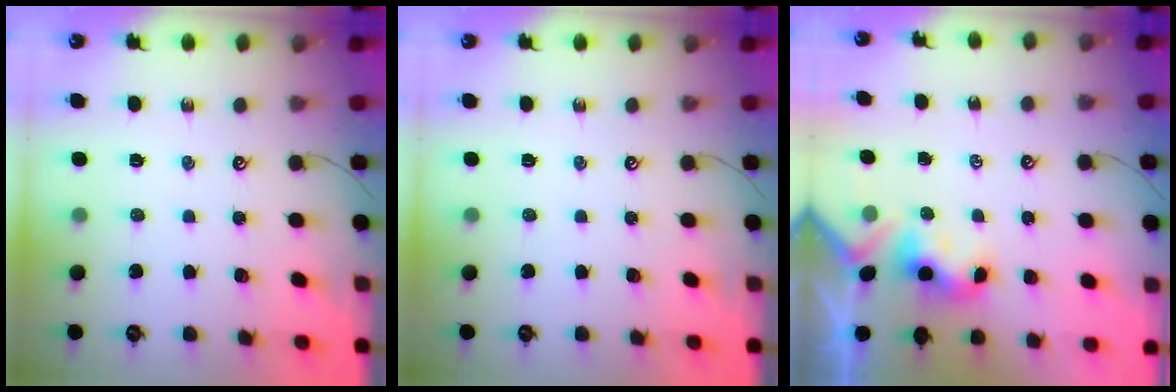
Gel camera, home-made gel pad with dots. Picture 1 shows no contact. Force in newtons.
{"total": 0.0}
{"total": 4.0, "press": 4.0, "slide": 0.1}